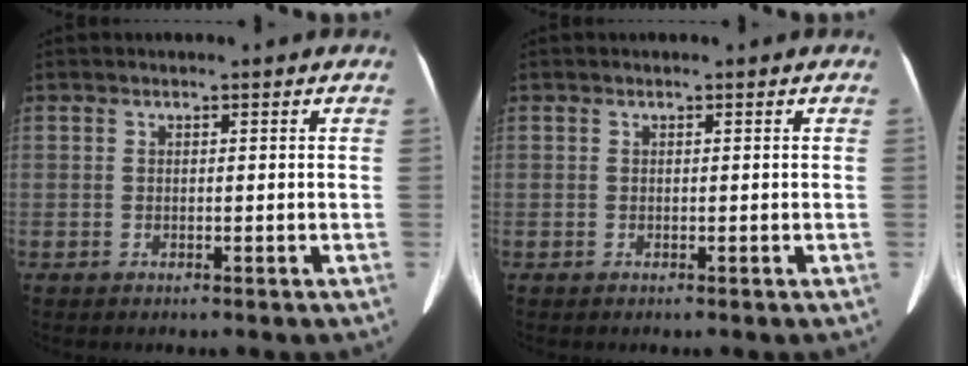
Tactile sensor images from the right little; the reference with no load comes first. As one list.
[{"total": 0.0}]